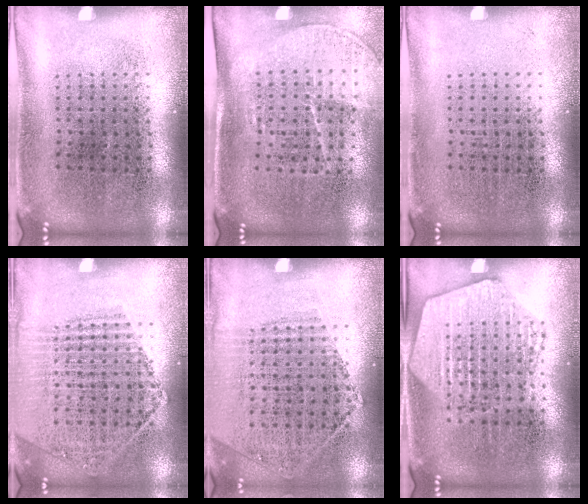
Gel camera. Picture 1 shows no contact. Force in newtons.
{"total": 1.6, "press": 1.4, "slide": 0.9}
{"total": 0.0}
{"total": 1.4, "press": 1.4, "slide": 0.1}
{"total": 1.1, "press": 1.0, "slide": 0.6}
{"total": 1.8, "press": 1.8, "slide": 0.2}